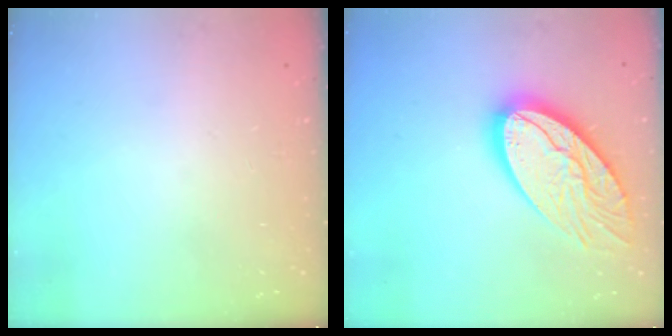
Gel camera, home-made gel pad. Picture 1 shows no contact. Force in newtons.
{"total": 22.2, "press": 22.1, "slide": 2.3}